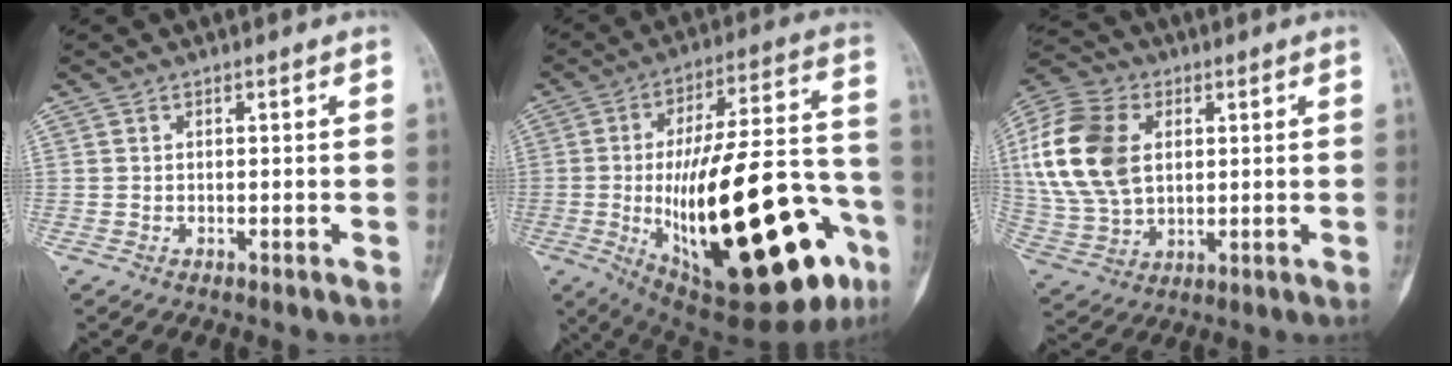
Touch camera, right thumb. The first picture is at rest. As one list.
[{"total": 37.2, "force": [-11.1, 13.2, 33.0], "torque": [-0.457, 0.026, -0.148]}, {"total": 18.2, "force": [3.7, 12.4, 12.9], "torque": [-0.261, 0.002, 0.072]}]